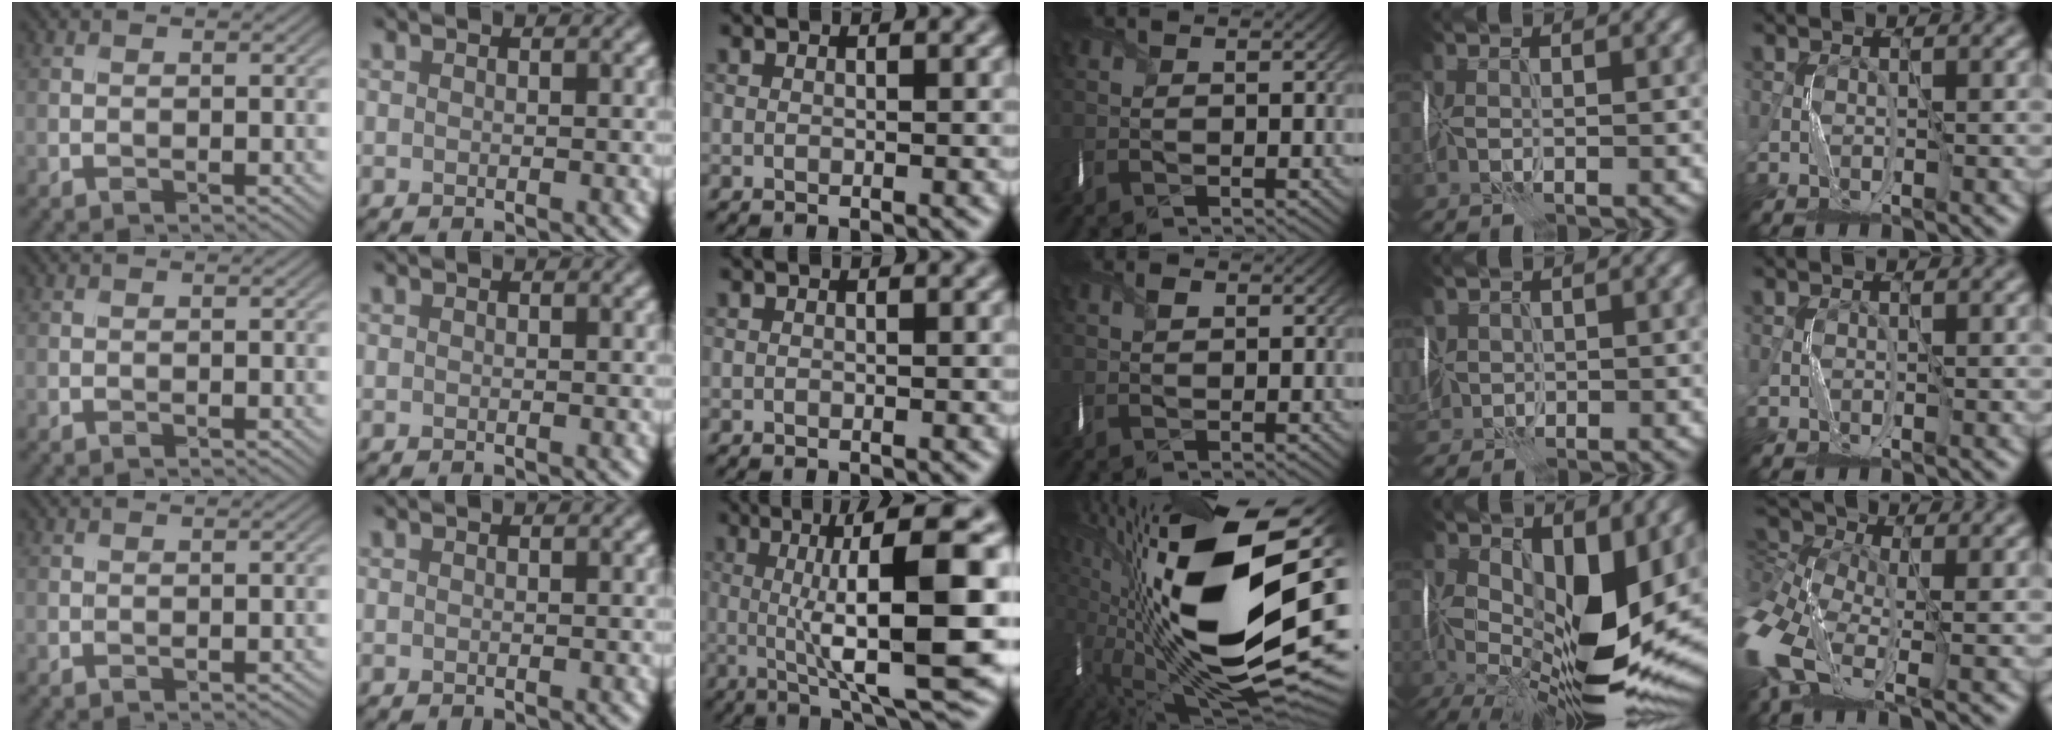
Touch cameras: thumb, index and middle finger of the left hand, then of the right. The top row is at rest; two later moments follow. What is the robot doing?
{"motion": "wrap", "object": "thread"}